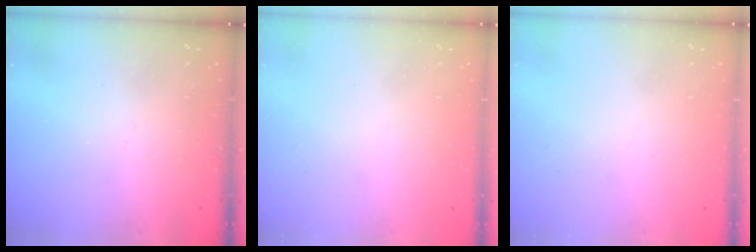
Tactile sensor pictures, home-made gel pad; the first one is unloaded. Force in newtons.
{"total": 0.0}
{"total": 0.0}